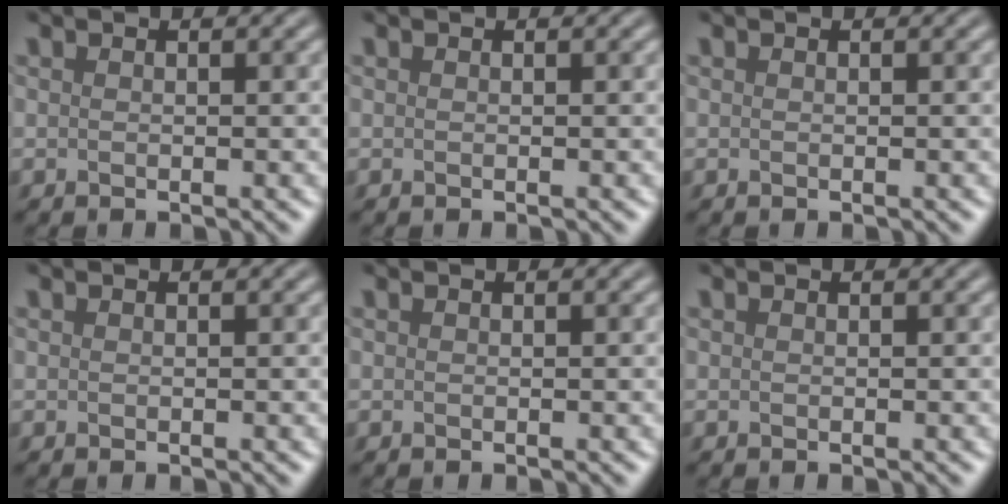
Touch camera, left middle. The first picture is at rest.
{"total": 0.0}
{"total": 0.0}
{"total": 0.0}
{"total": 0.0}
{"total": 0.0}